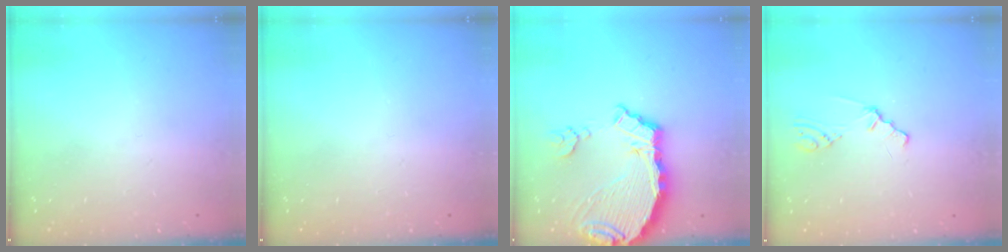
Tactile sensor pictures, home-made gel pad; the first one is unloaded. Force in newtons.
{"total": 0.0}
{"total": 11.2, "press": 11.1, "slide": 1.4}
{"total": 0.8, "press": 0.8, "slide": 0.2}